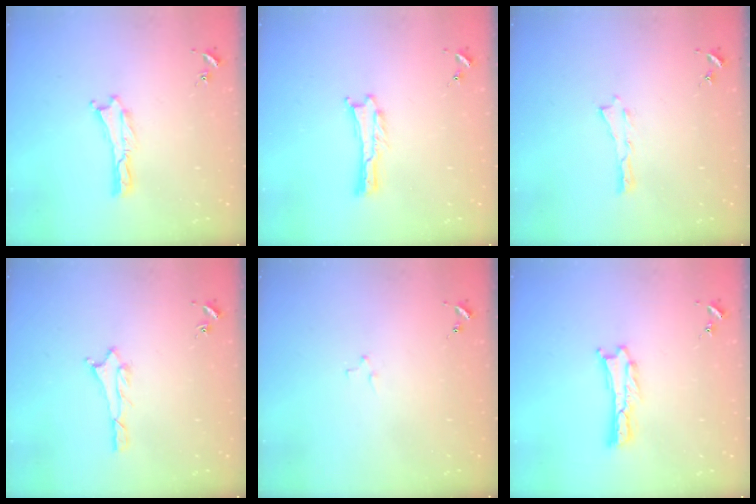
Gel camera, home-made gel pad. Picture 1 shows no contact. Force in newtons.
{"total": 0.0}
{"total": 0.0}
{"total": 1.1, "press": 1.1, "slide": 0.1}
{"total": 2.1, "press": 2.1, "slide": 0.2}
{"total": 0.7, "press": 0.7, "slide": 0.2}